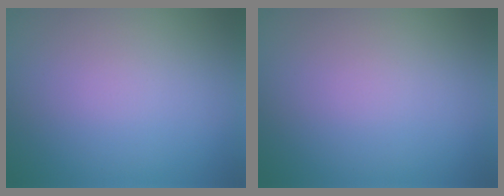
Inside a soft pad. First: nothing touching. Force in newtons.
{"total": 0.0}